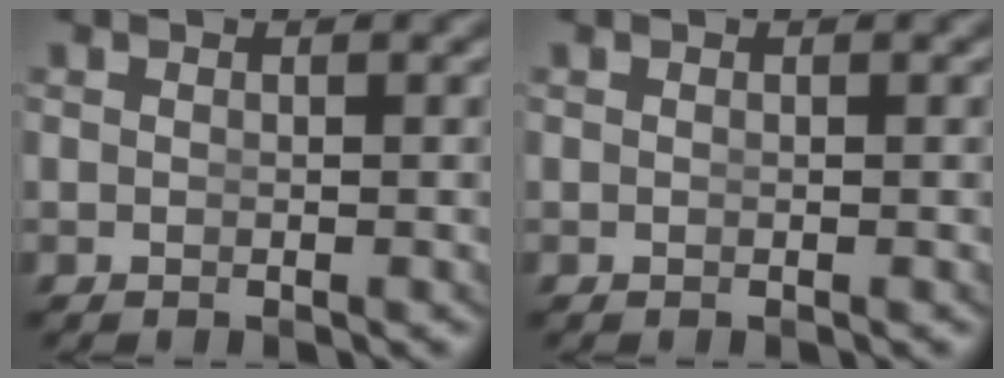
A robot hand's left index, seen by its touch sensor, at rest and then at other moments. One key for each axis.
{"total": 0.0}